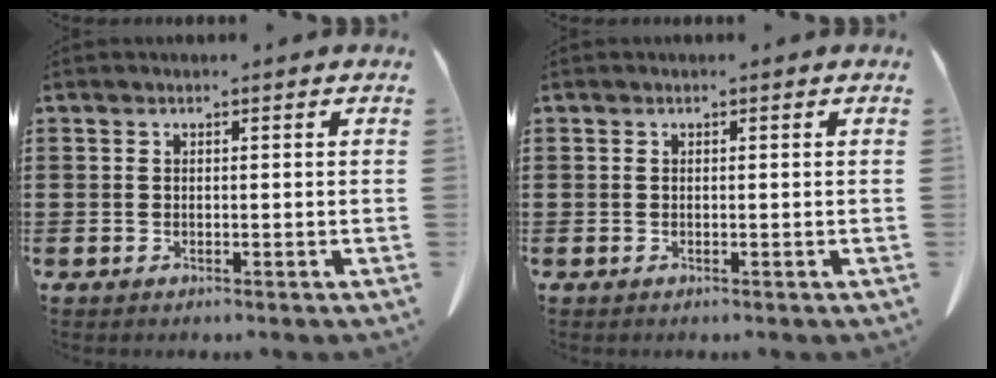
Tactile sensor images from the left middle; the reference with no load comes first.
{"total": 0.0}